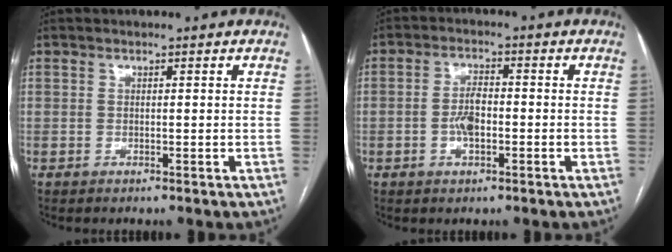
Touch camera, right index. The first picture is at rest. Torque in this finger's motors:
{"motor_torque": [0.86, 0.00, 0.47, 0.10]}